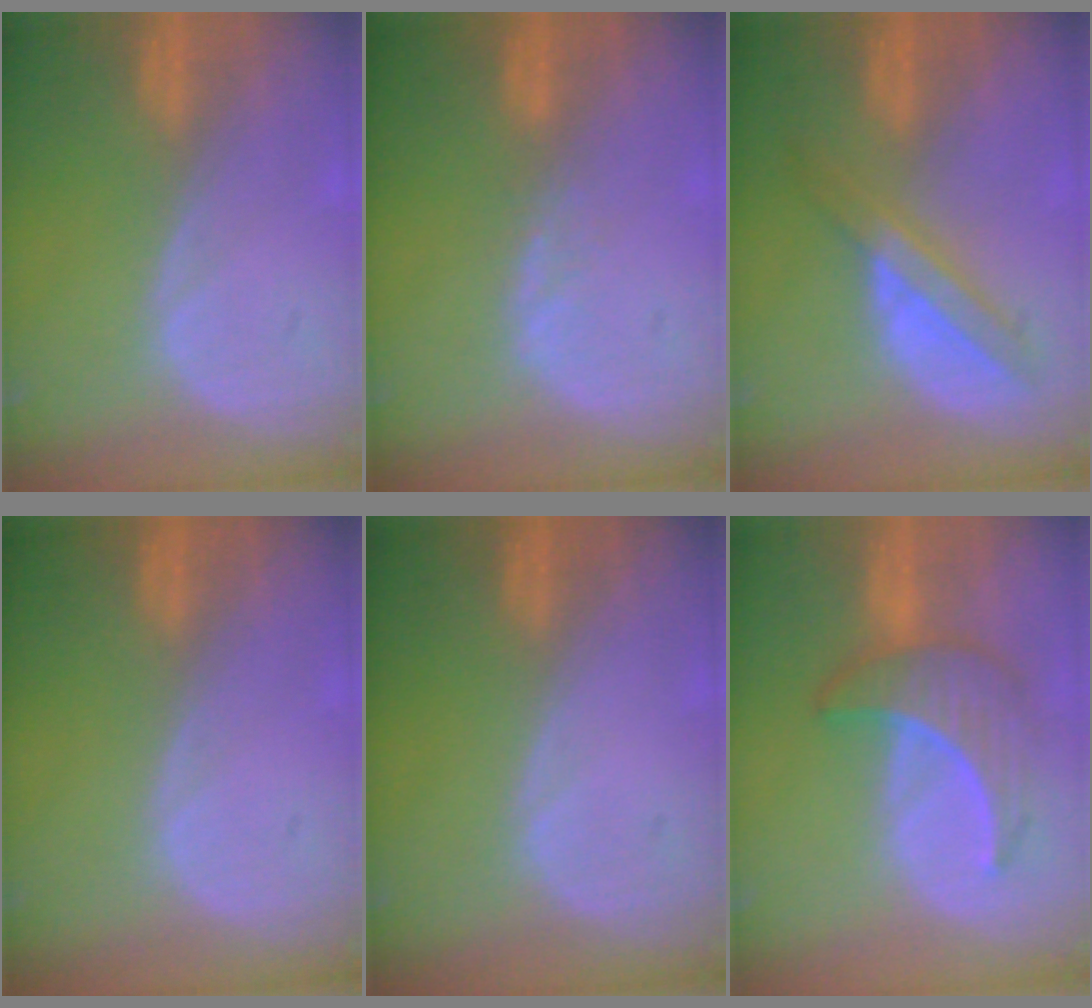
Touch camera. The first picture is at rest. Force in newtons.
{"total": 1.4, "press": 1.4, "slide": 0.3}
{"total": 5.7, "press": 5.5, "slide": 1.3}
{"total": 0.0}
{"total": 0.0}
{"total": 6.6, "press": 6.5, "slide": 1.0}